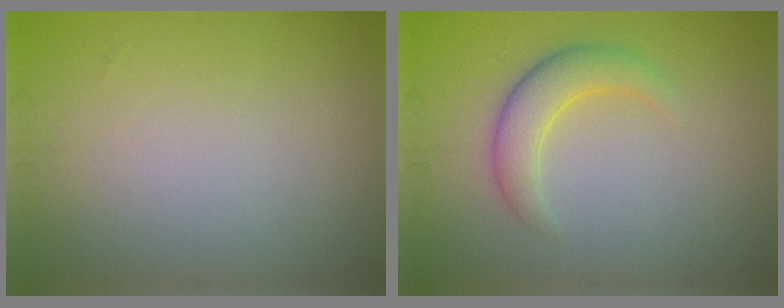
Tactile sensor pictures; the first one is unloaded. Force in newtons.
{"total": 3.0, "press": 3.0, "slide": 0.1}